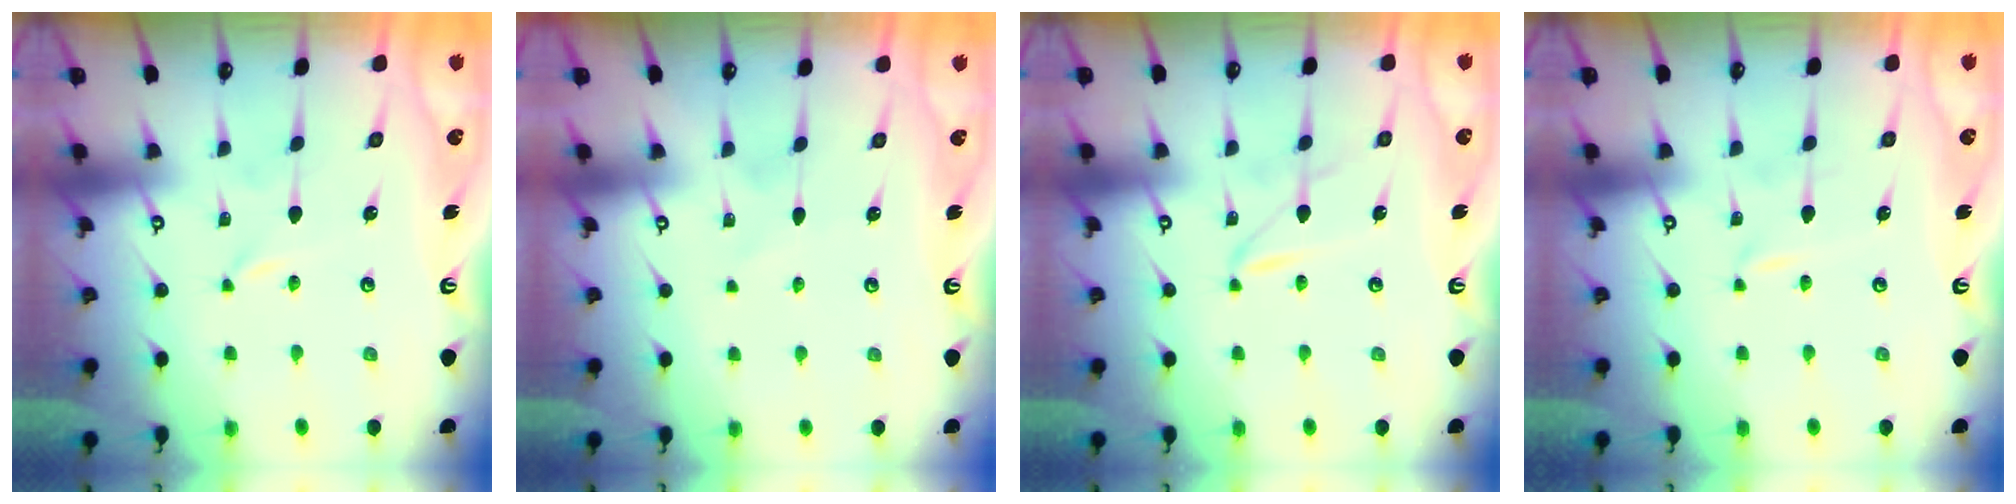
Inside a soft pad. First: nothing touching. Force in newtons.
{"total": 2.4, "press": 2.4, "slide": 0.2}
{"total": 3.1, "press": 3.1, "slide": 0.2}
{"total": 1.6, "press": 1.6, "slide": 0.2}